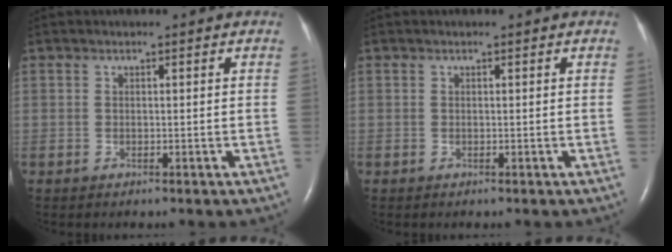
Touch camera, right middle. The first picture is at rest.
{"total": 0.0}